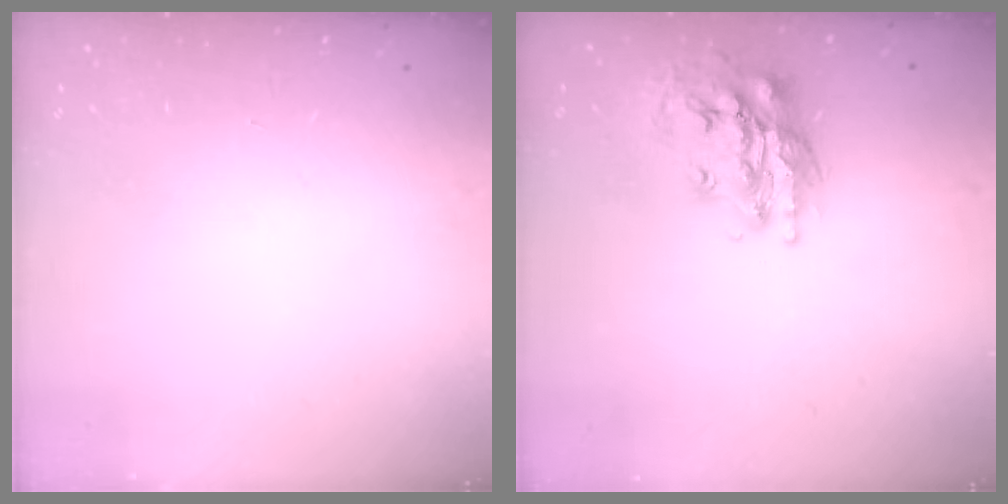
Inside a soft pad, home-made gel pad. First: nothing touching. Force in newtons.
{"total": 18.4, "press": 18.3, "slide": 1.7}